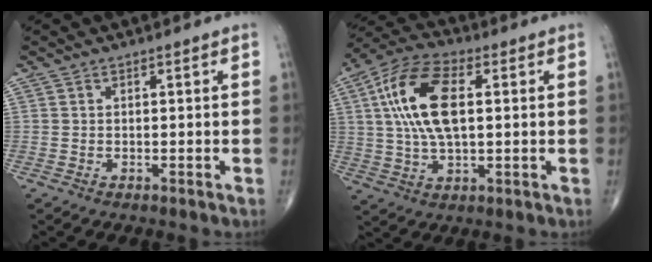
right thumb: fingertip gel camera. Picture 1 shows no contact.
{"total": 15.1, "force": [2.6, 7.2, 13.0], "torque": [-0.263, 0.015, 0.046]}